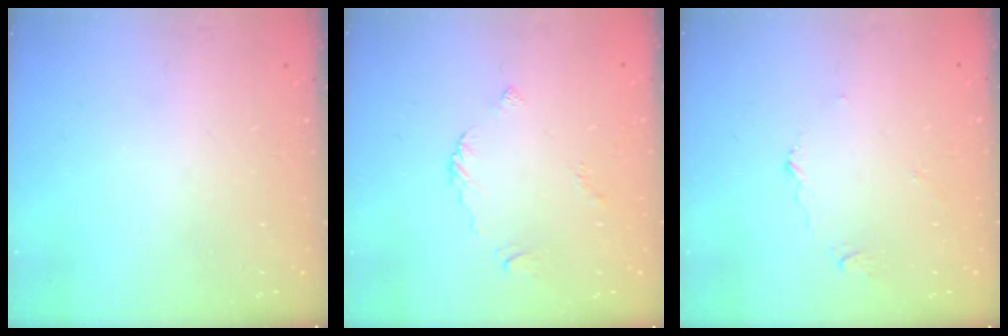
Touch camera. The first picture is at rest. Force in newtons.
{"total": 3.0, "press": 3.0, "slide": 0.4}
{"total": 3.3, "press": 3.2, "slide": 0.4}